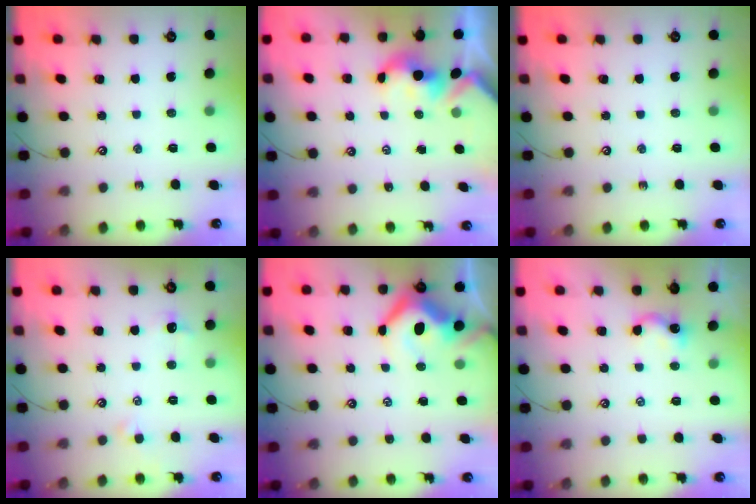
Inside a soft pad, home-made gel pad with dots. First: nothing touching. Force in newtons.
{"total": 1.5, "press": 1.5, "slide": 0.2}
{"total": 0.0}
{"total": 1.0, "press": 0.9, "slide": 0.6}
{"total": 6.7, "press": 6.6, "slide": 1.3}
{"total": 3.0, "press": 3.0, "slide": 0.3}